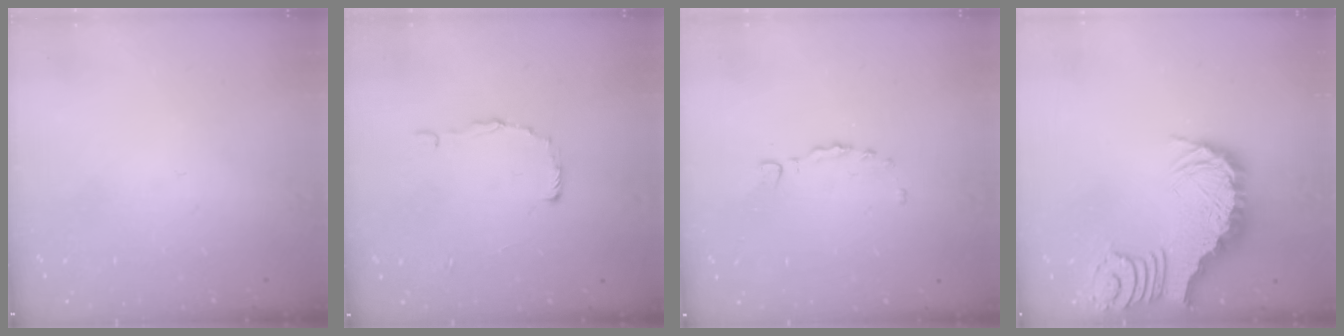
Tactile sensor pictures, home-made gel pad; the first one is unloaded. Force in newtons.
{"total": 5.4, "press": 5.4, "slide": 0.5}
{"total": 1.4, "press": 1.3, "slide": 0.3}
{"total": 3.8, "press": 3.8, "slide": 0.7}